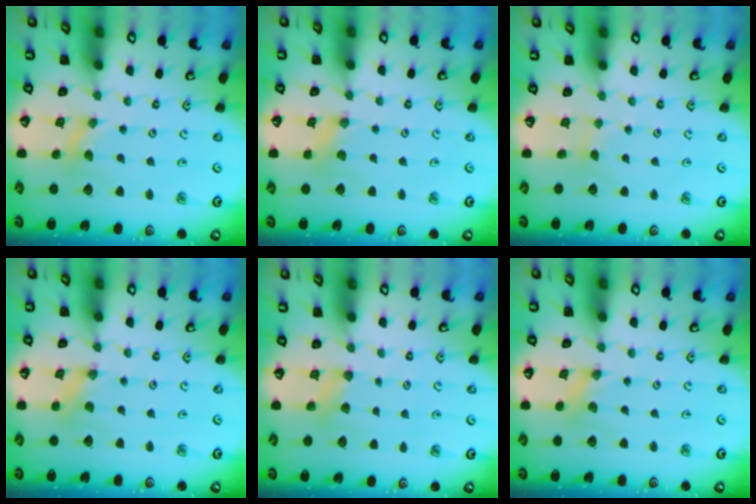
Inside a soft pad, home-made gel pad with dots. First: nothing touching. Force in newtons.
{"total": 1.3, "press": 1.3, "slide": 0.3}
{"total": 1.0, "press": 0.9, "slide": 0.2}
{"total": 0.0}
{"total": 3.8, "press": 3.7, "slide": 0.6}
{"total": 0.0}